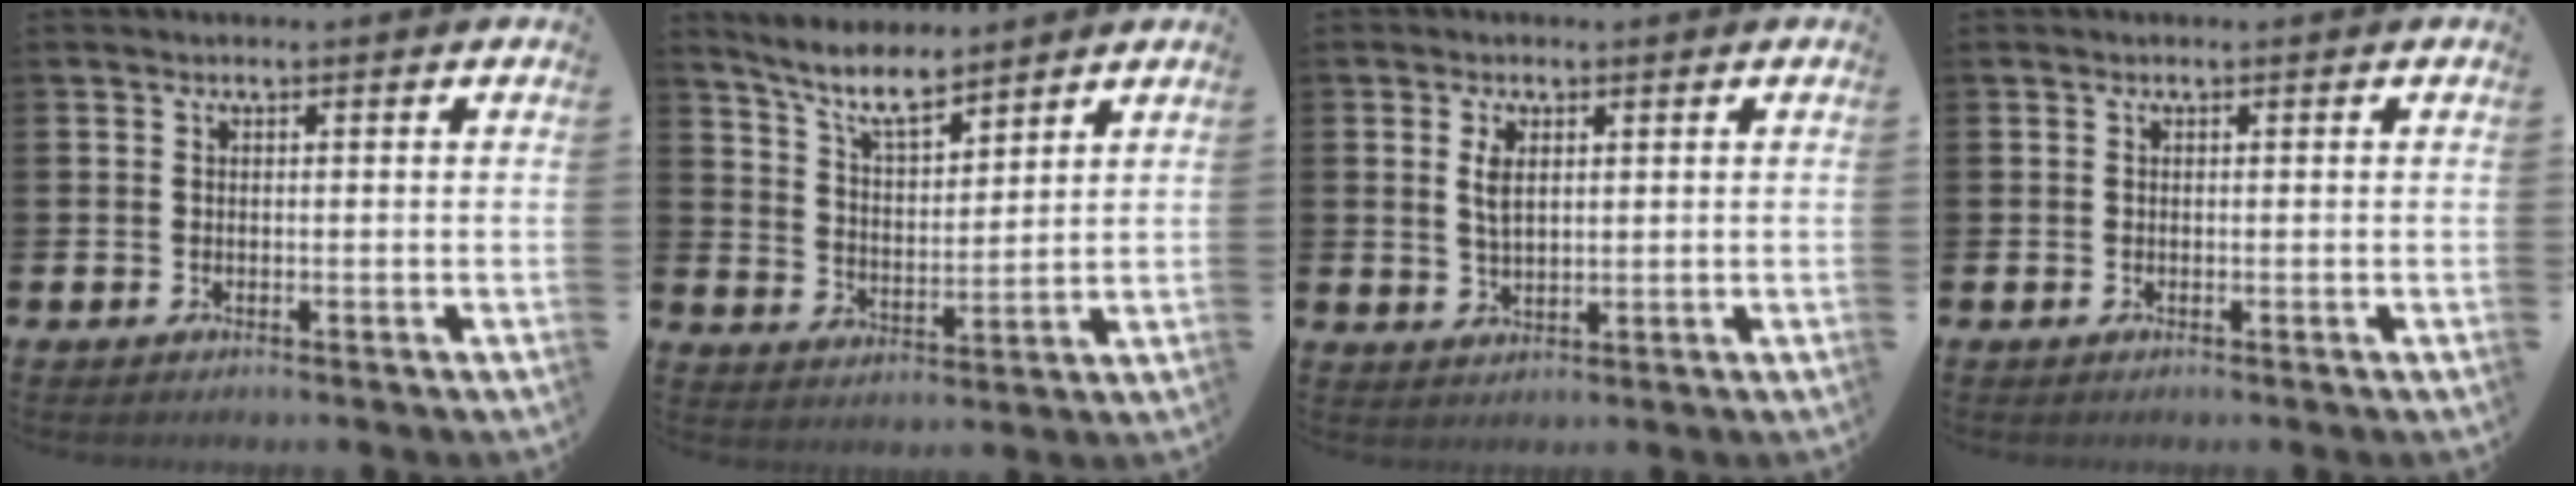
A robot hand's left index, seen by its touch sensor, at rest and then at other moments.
{"total": 7.6, "force": [6.6, 1.9, 3.3], "torque": [-0.093, -0.024, 0.120]}
{"total": 2.2, "force": [1.0, 1.1, 1.6], "torque": [-0.018, -0.002, 0.013]}
{"total": 0.0}